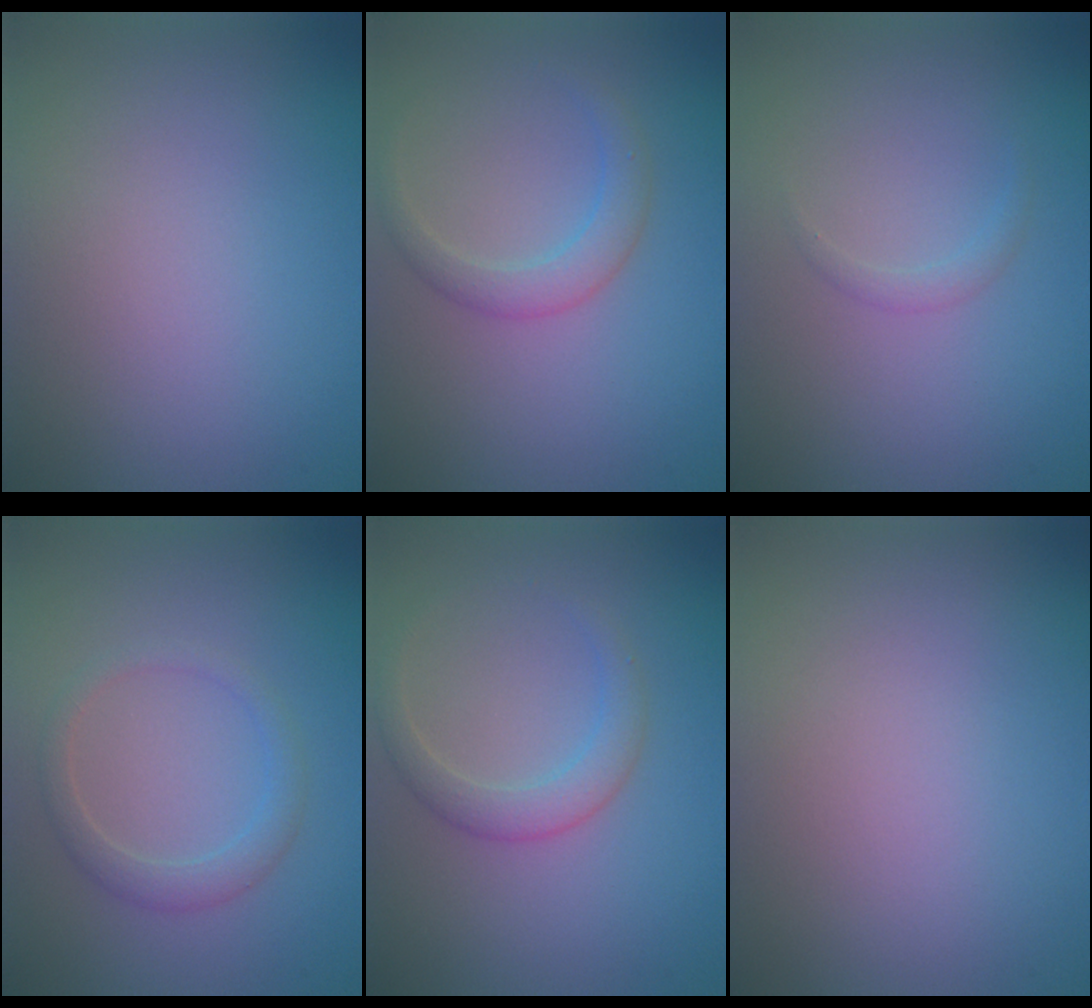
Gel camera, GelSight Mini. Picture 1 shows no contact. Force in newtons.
{"total": 2.3, "press": 2.3, "slide": 0.0}
{"total": 0.8, "press": 0.8, "slide": 0.1}
{"total": 2.0, "press": 2.0, "slide": 0.1}
{"total": 2.3, "press": 2.3, "slide": 0.1}
{"total": 0.0}